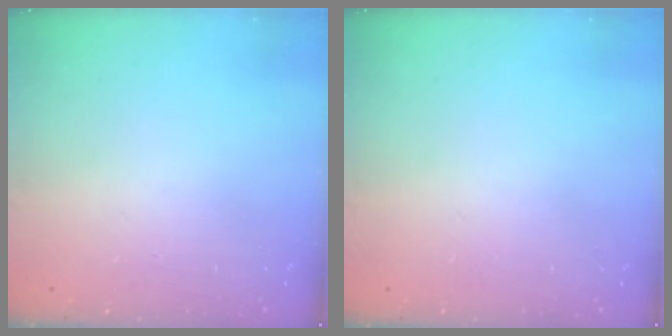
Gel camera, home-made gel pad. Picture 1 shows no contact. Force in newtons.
{"total": 0.0}